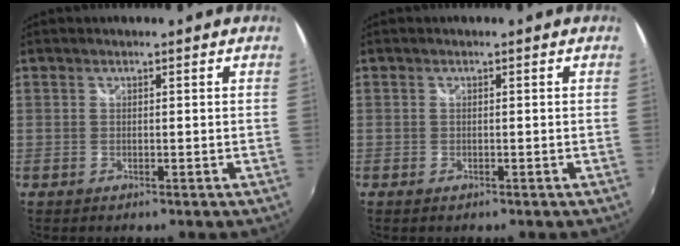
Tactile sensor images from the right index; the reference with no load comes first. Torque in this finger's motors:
{"motor_torque": [0.19, -0.60, 0.00, -0.03]}